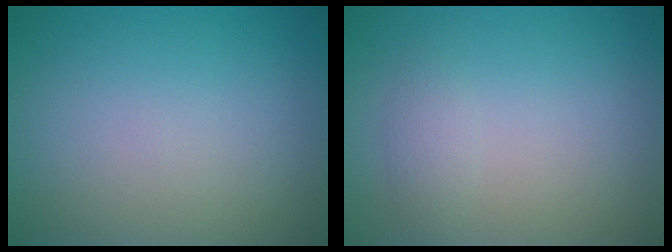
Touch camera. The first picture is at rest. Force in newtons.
{"total": 1.2, "press": 1.2, "slide": 0.1}